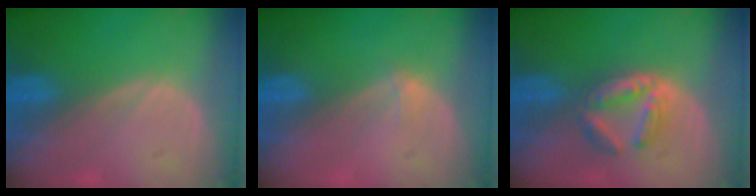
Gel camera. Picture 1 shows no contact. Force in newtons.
{"total": 1.1, "press": 0.8, "slide": 0.7}
{"total": 5.2, "press": 5.0, "slide": 1.5}